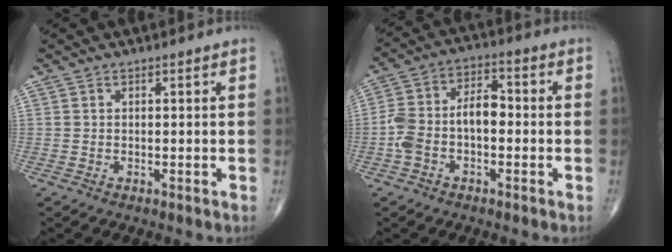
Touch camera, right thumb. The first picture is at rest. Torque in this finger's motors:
{"motor_torque": [1.40, 1.13, 0.74, -0.38, 0.09]}